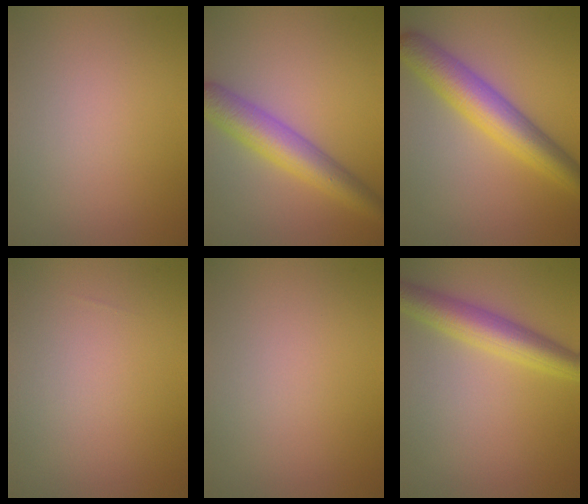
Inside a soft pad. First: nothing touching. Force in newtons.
{"total": 5.4, "press": 5.4, "slide": 0.2}
{"total": 6.4, "press": 6.4, "slide": 0.1}
{"total": 0.0}
{"total": 0.0}
{"total": 5.1, "press": 5.1, "slide": 0.1}